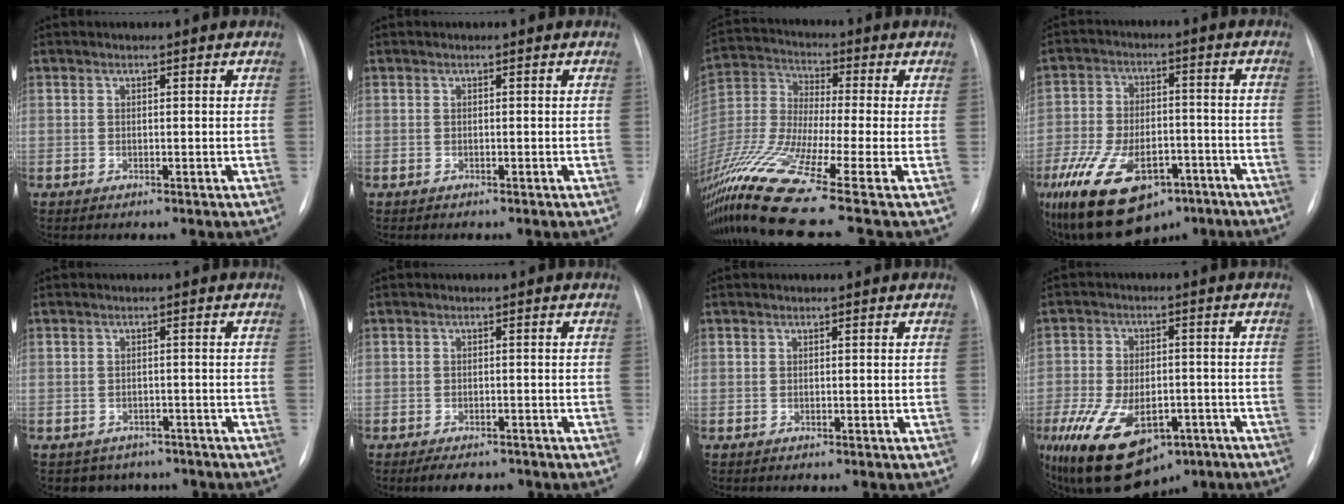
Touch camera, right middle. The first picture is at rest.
{"total": 0.0}
{"total": 17.8, "force": [-10.7, -0.6, 14.2], "torque": [-0.325, -0.034, -0.202]}
{"total": 19.2, "force": [-10.9, 9.9, 12.3], "torque": [-0.267, -0.008, -0.172]}
{"total": 5.2, "force": [-4.2, 3.1, 0.0], "torque": [0.007, 0.013, -0.048]}
{"total": 4.3, "force": [-3.6, 1.6, 1.7], "torque": [-0.024, -0.004, -0.047]}
{"total": 0.0}
{"total": 18.0, "force": [-9.0, 10.1, 11.9], "torque": [-0.256, -0.010, -0.129]}